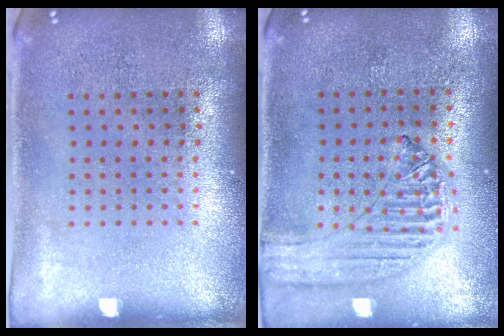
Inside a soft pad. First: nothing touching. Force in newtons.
{"total": 1.3, "press": 1.3, "slide": 0.1}